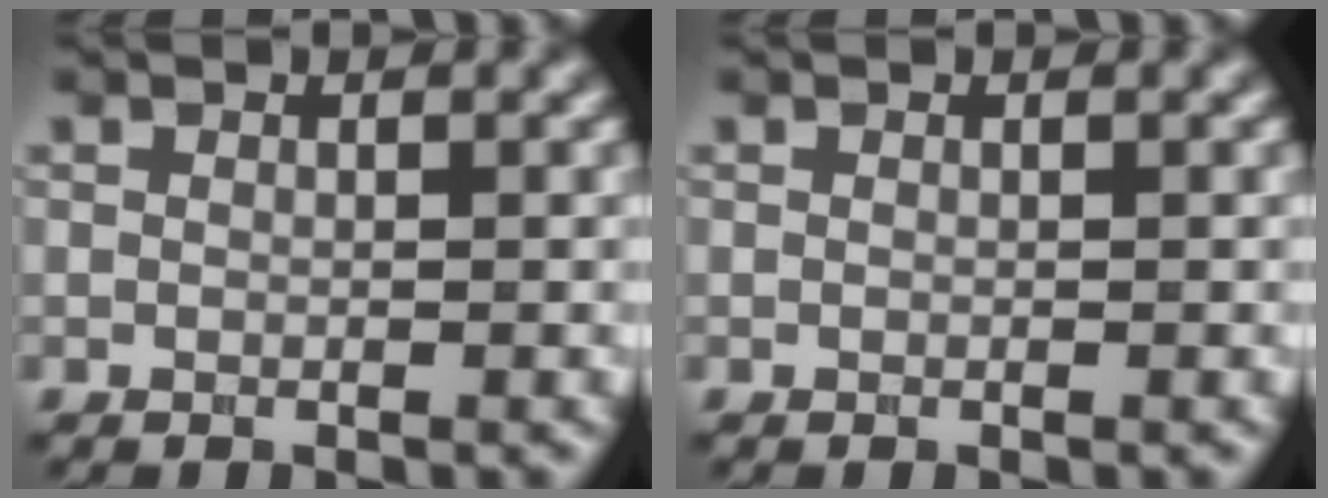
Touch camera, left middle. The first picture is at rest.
{"total": 0.0}